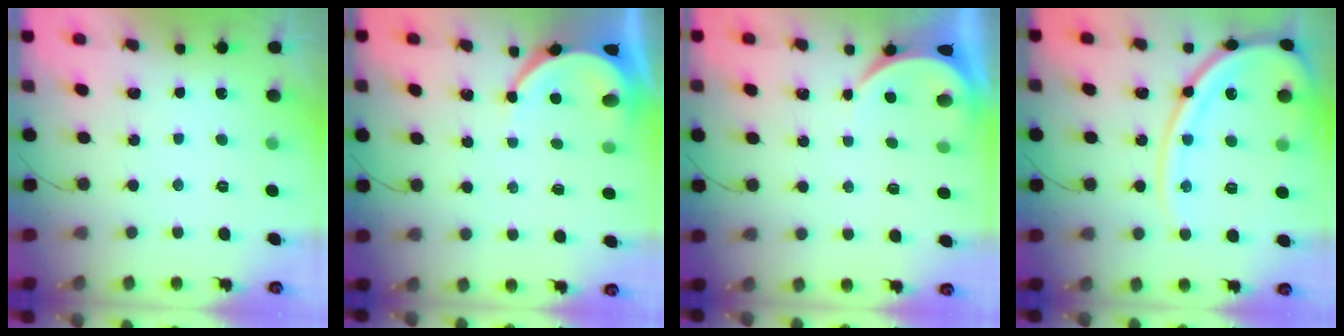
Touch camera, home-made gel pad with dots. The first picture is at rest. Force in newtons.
{"total": 6.3, "press": 6.3, "slide": 0.6}
{"total": 3.9, "press": 3.9, "slide": 0.6}
{"total": 18.7, "press": 18.5, "slide": 2.2}